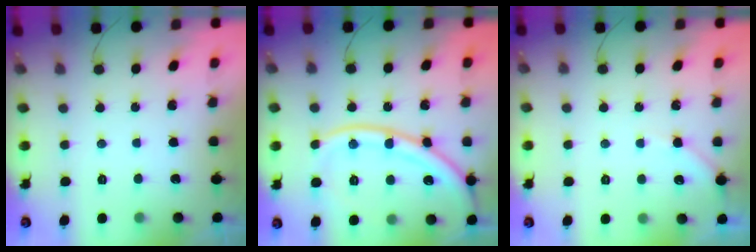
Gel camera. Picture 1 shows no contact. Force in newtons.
{"total": 17.8, "press": 17.7, "slide": 1.8}
{"total": 3.3, "press": 3.3, "slide": 0.4}